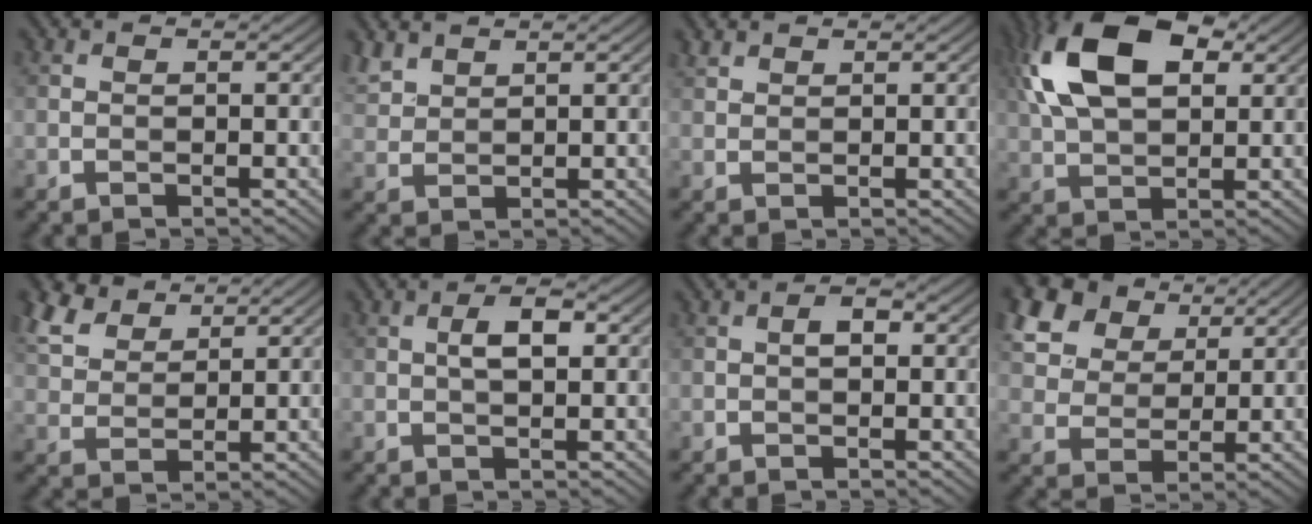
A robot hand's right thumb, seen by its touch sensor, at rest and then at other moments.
{"total": 3.2, "force": [2.6, 1.3, 1.4], "torque": [-0.041, 0.008, 0.063]}
{"total": 1.3, "force": [1.2, 0.4, 0.4], "torque": [-0.015, 0.006, 0.029]}
{"total": 13.8, "force": [4.6, 7.8, 10.4], "torque": [-0.226, 0.025, 0.081]}
{"total": 6.8, "force": [4.9, 3.3, 3.3], "torque": [-0.089, 0.016, 0.105]}
{"total": 3.1, "force": [0.4, 1.1, 2.9], "torque": [-0.053, 0.008, 0.004]}
{"total": 1.7, "force": [0.0, 0.9, 1.4], "torque": [-0.020, 0.005, -0.003]}
{"total": 14.1, "force": [8.0, 9.3, 7.0], "torque": [-0.208, 0.026, 0.168]}